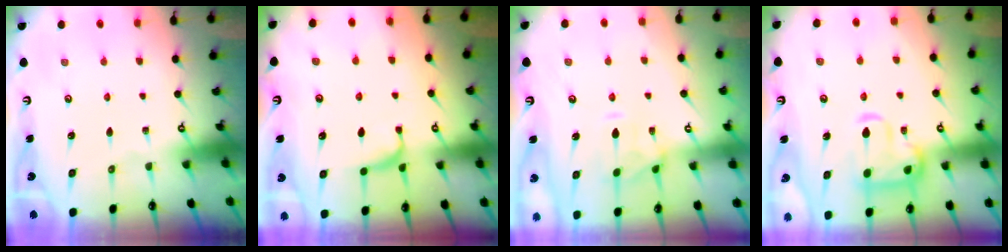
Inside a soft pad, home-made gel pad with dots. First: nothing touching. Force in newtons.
{"total": 1.7, "press": 1.6, "slide": 0.5}
{"total": 2.5, "press": 2.3, "slide": 1.1}
{"total": 5.4, "press": 5.1, "slide": 1.6}